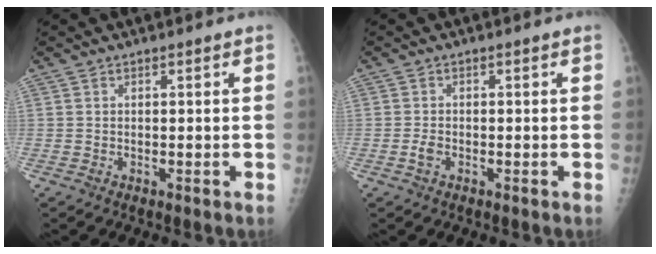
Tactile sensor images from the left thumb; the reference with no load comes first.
{"total": 1.6, "force": [-0.7, 0.9, 1.1], "torque": [-0.025, 0.001, -0.014]}